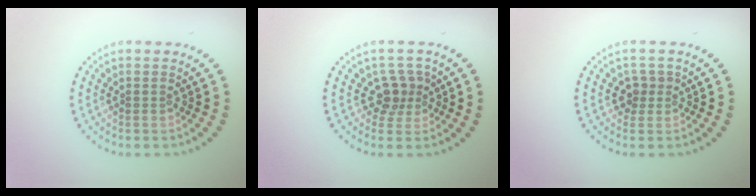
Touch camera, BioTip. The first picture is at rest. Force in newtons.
{"total": 2.3, "press": 1.8, "slide": 1.5}
{"total": 1.6, "press": 1.2, "slide": 1.0}